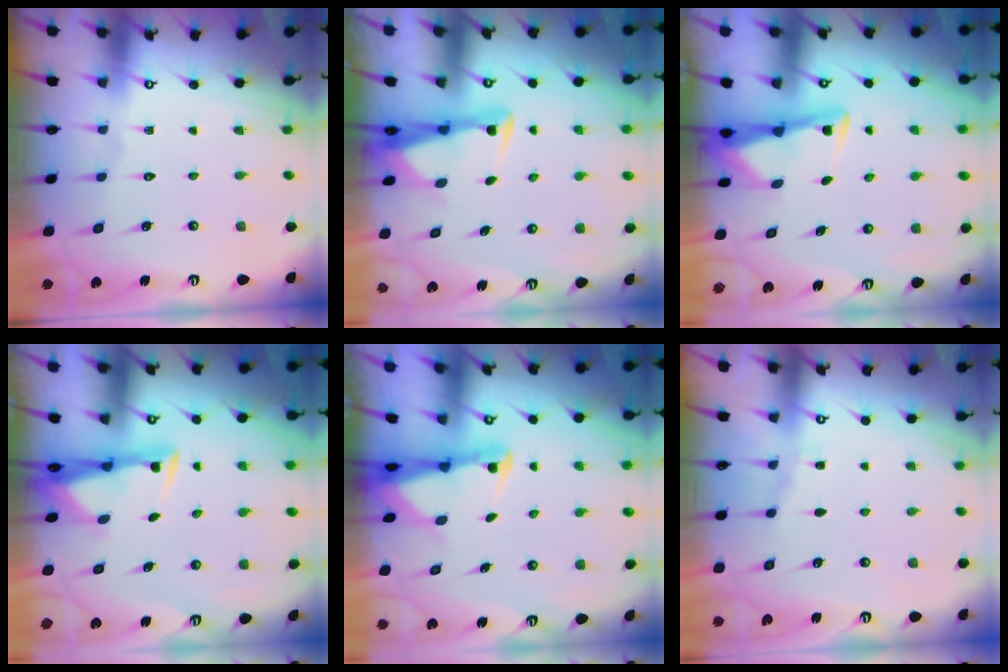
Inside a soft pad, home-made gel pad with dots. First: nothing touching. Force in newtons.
{"total": 3.1, "press": 3.0, "slide": 0.7}
{"total": 3.1, "press": 3.1, "slide": 0.4}
{"total": 2.9, "press": 2.8, "slide": 0.9}
{"total": 2.6, "press": 2.5, "slide": 0.5}
{"total": 3.6, "press": 3.5, "slide": 0.4}